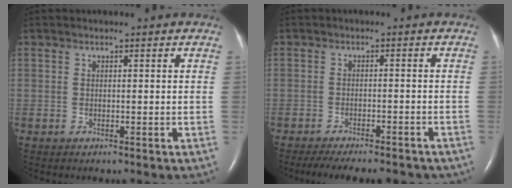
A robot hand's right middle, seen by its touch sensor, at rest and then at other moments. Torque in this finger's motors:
{"motor_torque": [0.12, -0.08, 0.07, 0.07]}